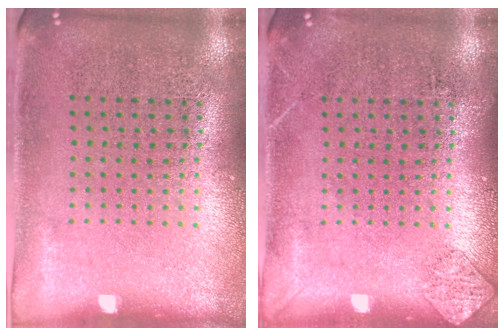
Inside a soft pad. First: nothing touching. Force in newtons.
{"total": 1.1, "press": 1.1, "slide": 0.1}